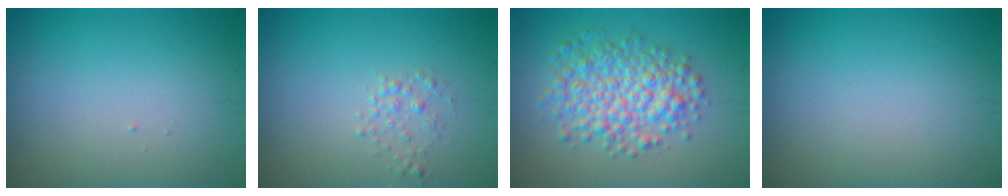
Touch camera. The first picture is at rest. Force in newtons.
{"total": 1.1, "press": 1.1, "slide": 0.1}
{"total": 5.4, "press": 5.4, "slide": 0.1}
{"total": 0.0}